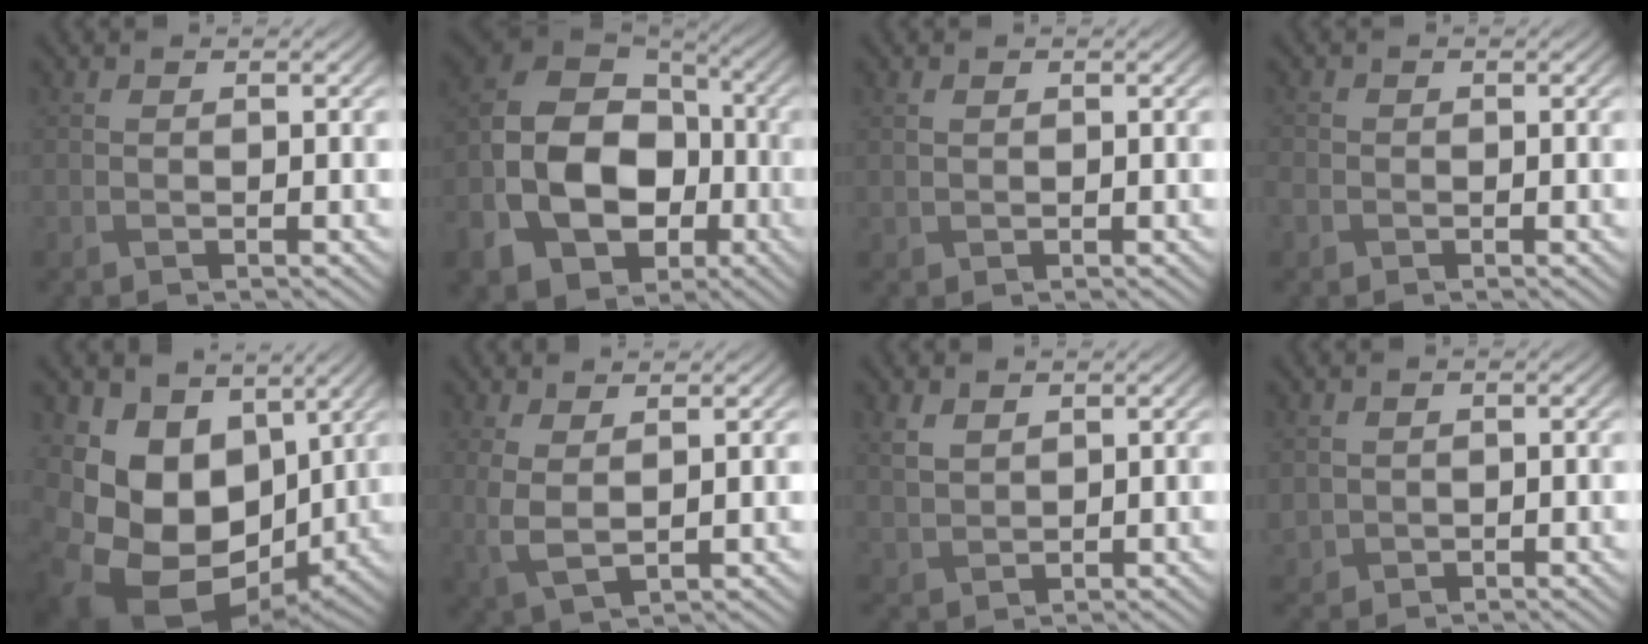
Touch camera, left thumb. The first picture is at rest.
{"total": 16.6, "force": [-5.2, 12.2, 10.0], "torque": [-0.236, -0.032, -0.095]}
{"total": 1.0, "force": [0.4, 0.8, 0.5], "torque": [-0.015, 0.000, 0.011]}
{"total": 1.2, "force": [-0.7, 1.0, 0.3], "torque": [-0.007, -0.005, -0.018]}
{"total": 16.8, "force": [0.0, 12.7, 11.0], "torque": [-0.248, -0.036, 0.032]}
{"total": 3.6, "force": [1.2, 1.6, 3.0], "torque": [-0.083, -0.003, 0.026]}
{"total": 3.1, "force": [1.7, 2.1, 1.6], "torque": [-0.047, -0.002, 0.039]}
{"total": 1.3, "force": [0.3, 1.3, -0.1], "torque": [-0.010, -0.006, 0.007]}